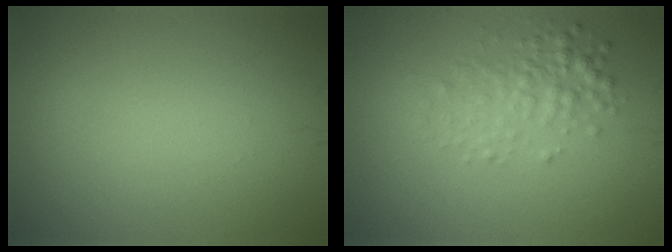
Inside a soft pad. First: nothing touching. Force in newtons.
{"total": 2.6, "press": 2.6, "slide": 0.0}